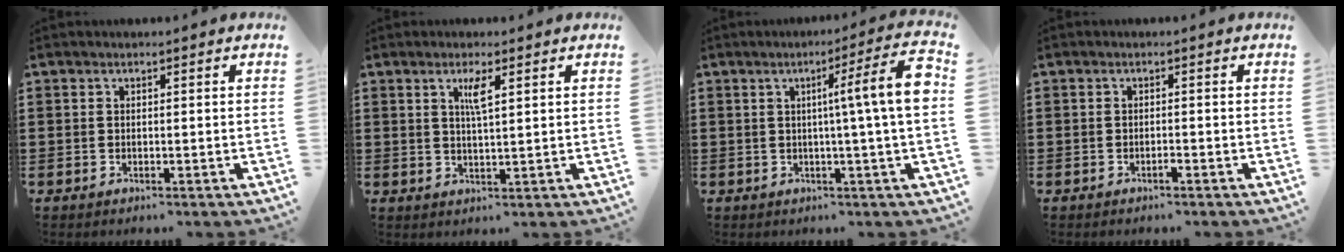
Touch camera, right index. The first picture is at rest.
{"total": 2.8, "force": [1.3, 0.3, 2.5], "torque": [-0.044, -0.001, 0.018]}
{"total": 9.2, "force": [1.1, -0.4, 9.1], "torque": [-0.142, -0.015, 0.009]}
{"total": 0.9, "force": [-0.7, 0.0, 0.5], "torque": [-0.012, -0.003, -0.012]}